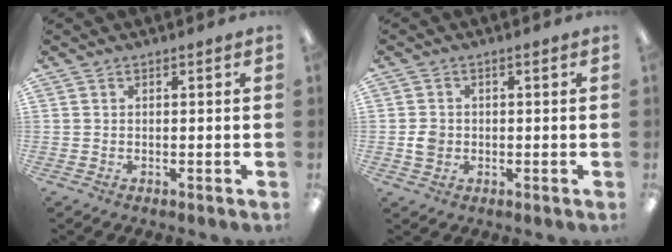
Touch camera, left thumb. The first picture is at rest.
{"total": 3.1, "force": [-0.4, 2.7, 1.5], "torque": [-0.019, 0.002, -0.009]}